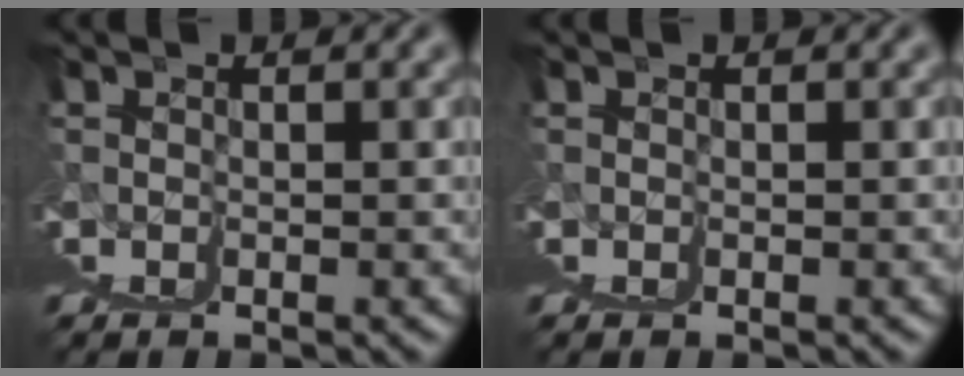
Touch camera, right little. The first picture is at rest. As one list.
[{"total": 0.0}]